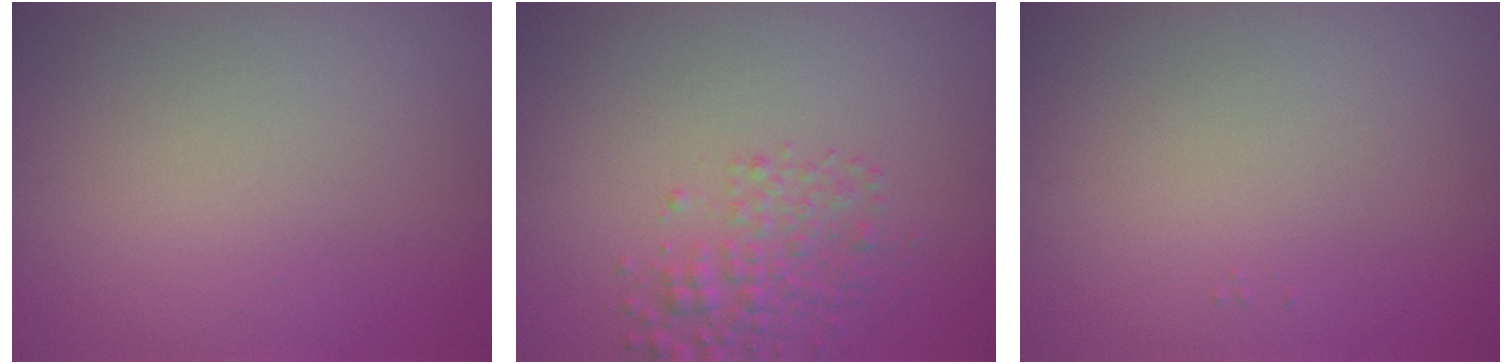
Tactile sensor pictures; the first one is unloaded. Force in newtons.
{"total": 2.6, "press": 2.6, "slide": 0.1}
{"total": 0.0}